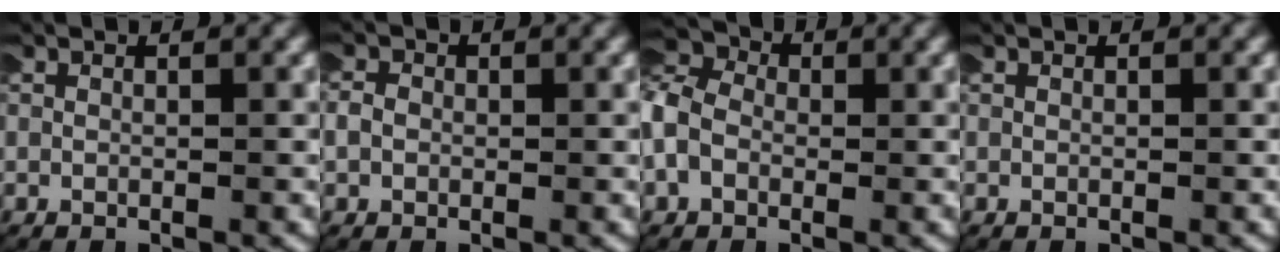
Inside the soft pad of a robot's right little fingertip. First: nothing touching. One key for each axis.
{"total": 1.7, "fx": 0.2, "fy": 1.4, "fz": 0.9, "tx": -0.022, "ty": 0.004, "tz": 0.001}
{"total": 7.0, "fx": 1.3, "fy": 5.7, "fz": 3.8, "tx": -0.081, "ty": 0.015, "tz": 0.004}
{"total": 0.0}